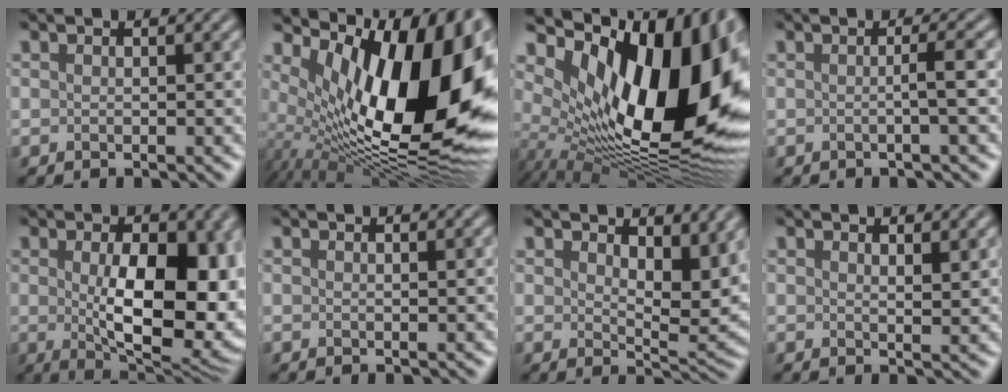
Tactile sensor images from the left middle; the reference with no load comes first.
{"total": 16.5, "force": [2.8, 7.4, 14.5], "torque": [-0.209, -0.004, 0.040]}
{"total": 17.0, "force": [3.8, 8.0, 14.5], "torque": [-0.215, -0.003, 0.061]}
{"total": 2.1, "force": [-0.1, 0.5, 2.0], "torque": [-0.026, 0.002, -0.011]}
{"total": 12.1, "force": [-0.2, 6.1, 10.5], "torque": [-0.128, -0.010, 0.008]}
{"total": 0.0}
{"total": 5.6, "force": [2.9, 2.4, 4.1], "torque": [-0.057, -0.009, 0.047]}
{"total": 1.3, "force": [1.1, 0.3, 0.7], "torque": [-0.011, -0.004, 0.018]}